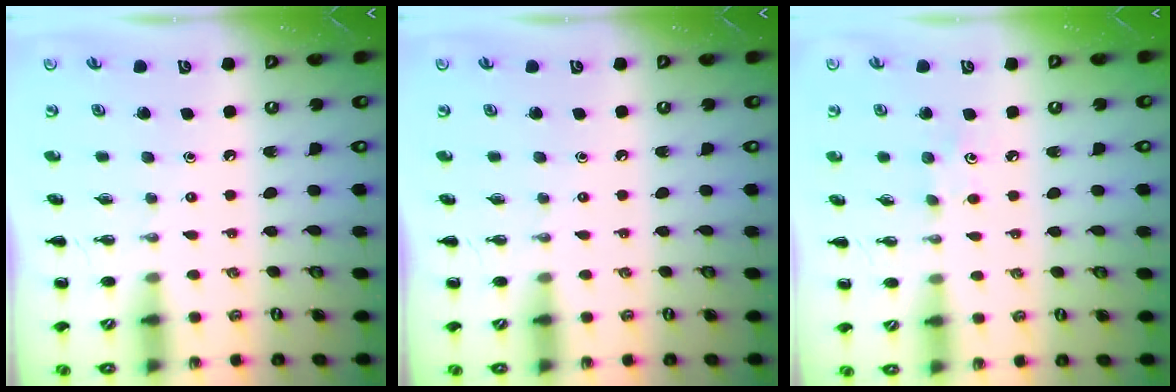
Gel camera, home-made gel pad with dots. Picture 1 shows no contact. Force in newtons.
{"total": 0.0}
{"total": 2.6, "press": 2.4, "slide": 0.9}